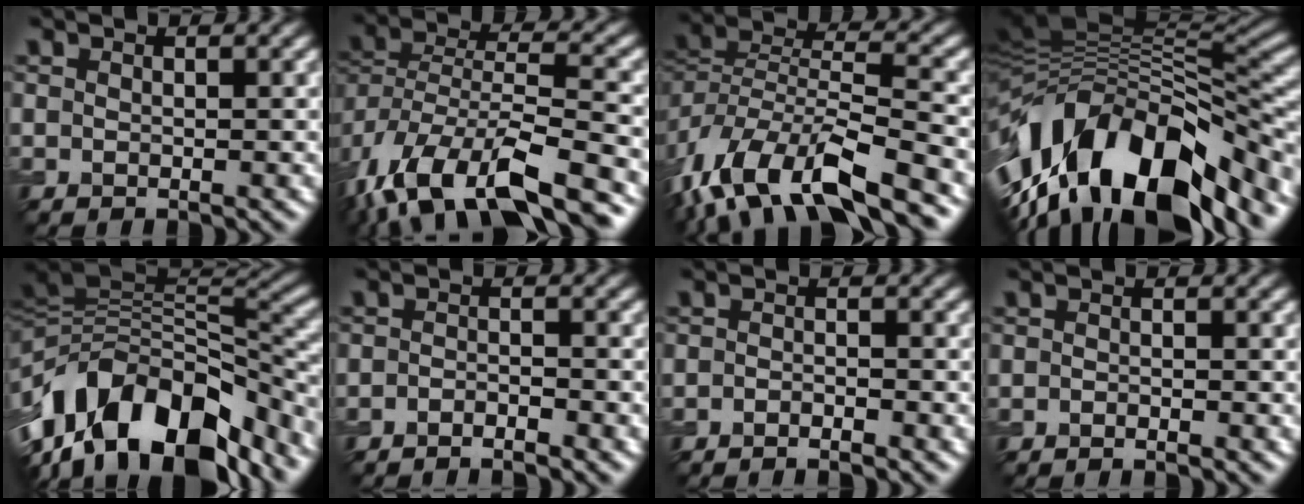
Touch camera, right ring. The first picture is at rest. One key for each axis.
{"total": 14.0, "fx": -8.6, "fy": 5.3, "fz": 9.7, "tx": -0.200, "ty": -0.002, "tz": -0.137}
{"total": 12.5, "fx": -8.2, "fy": 4.7, "fz": 8.2, "tx": -0.166, "ty": 0.002, "tz": -0.148}
{"total": 17.3, "fx": -7.2, "fy": 8.2, "fz": 13.5, "tx": -0.232, "ty": 0.004, "tz": -0.123}
{"total": 15.1, "fx": -7.6, "fy": 7.8, "fz": 10.5, "tx": -0.188, "ty": 0.012, "tz": -0.126}
{"total": 1.8, "fx": -1.5, "fy": 0.3, "fz": 1.0, "tx": -0.014, "ty": -0.002, "tz": -0.030}
{"total": 1.5, "fx": -1.2, "fy": 0.2, "fz": 0.8, "tx": -0.013, "ty": -0.002, "tz": -0.024}
{"total": 0.8, "fx": -0.7, "fy": 0.1, "fz": 0.5, "tx": -0.009, "ty": -0.001, "tz": -0.013}